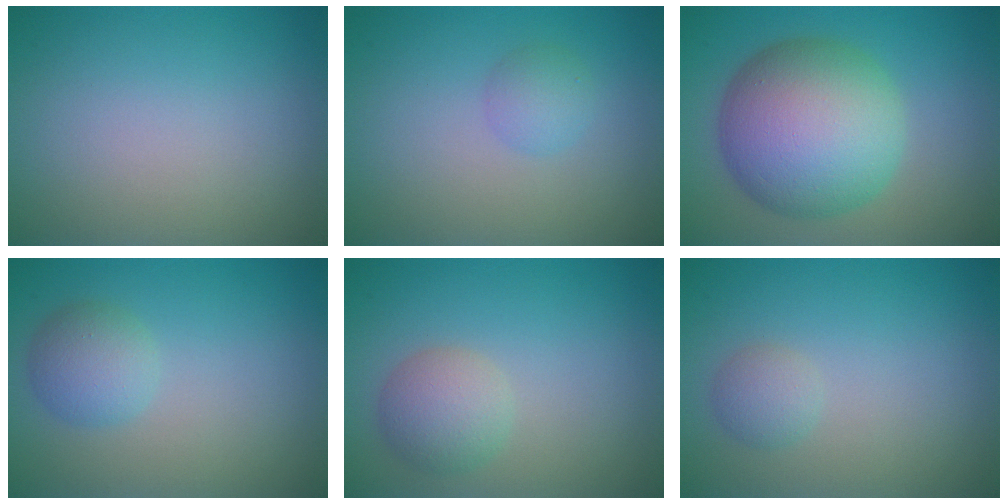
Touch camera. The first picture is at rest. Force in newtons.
{"total": 1.7, "press": 1.7, "slide": 0.1}
{"total": 11.5, "press": 11.5, "slide": 0.2}
{"total": 2.6, "press": 2.6, "slide": 0.1}
{"total": 2.7, "press": 2.7, "slide": 0.2}
{"total": 1.5, "press": 1.5, "slide": 0.0}